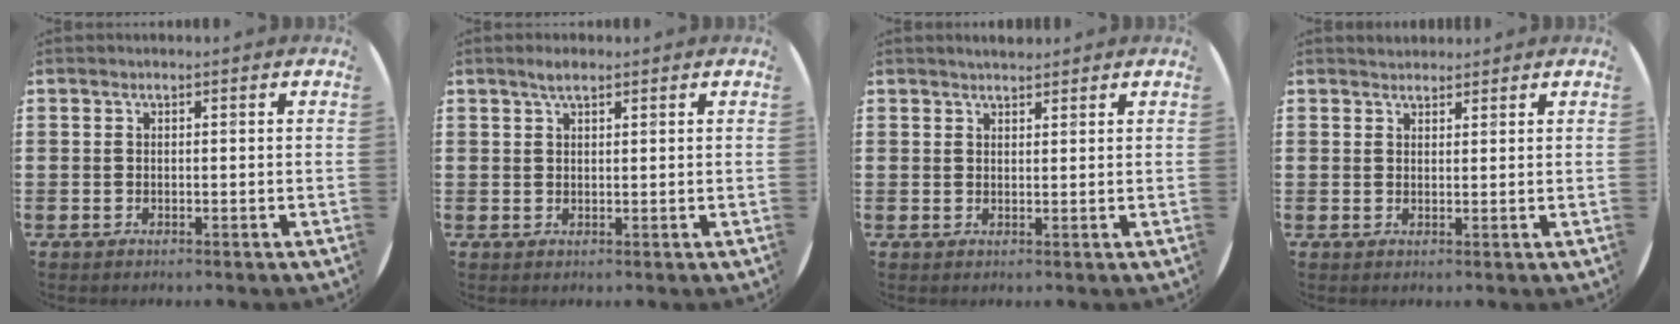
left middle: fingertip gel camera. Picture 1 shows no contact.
{"total": 2.1, "force": [1.5, 0.6, 1.3], "torque": [-0.027, 0.006, 0.025]}
{"total": 1.6, "force": [1.6, 0.3, 0.2], "torque": [-0.005, 0.005, 0.030]}
{"total": 1.5, "force": [1.5, 0.4, -0.1], "torque": [0.009, 0.002, 0.027]}